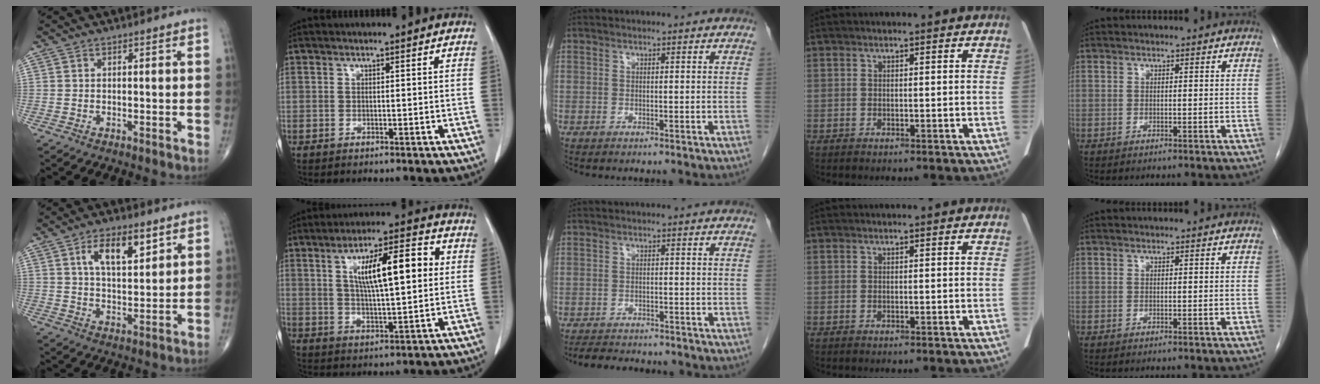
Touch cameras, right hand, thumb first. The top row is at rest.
{"thumb": {"total": 9.8, "force": [4.6, 4.2, 7.5], "torque": [-0.112, -0.020, 0.081]}, "index": {"total": 12.5, "force": [3.0, 2.6, 11.8], "torque": [-0.195, 0.018, 0.050]}, "middle": {"total": 7.3, "force": [-6.6, 1.9, 2.4], "torque": [-0.037, -0.004, -0.093]}}